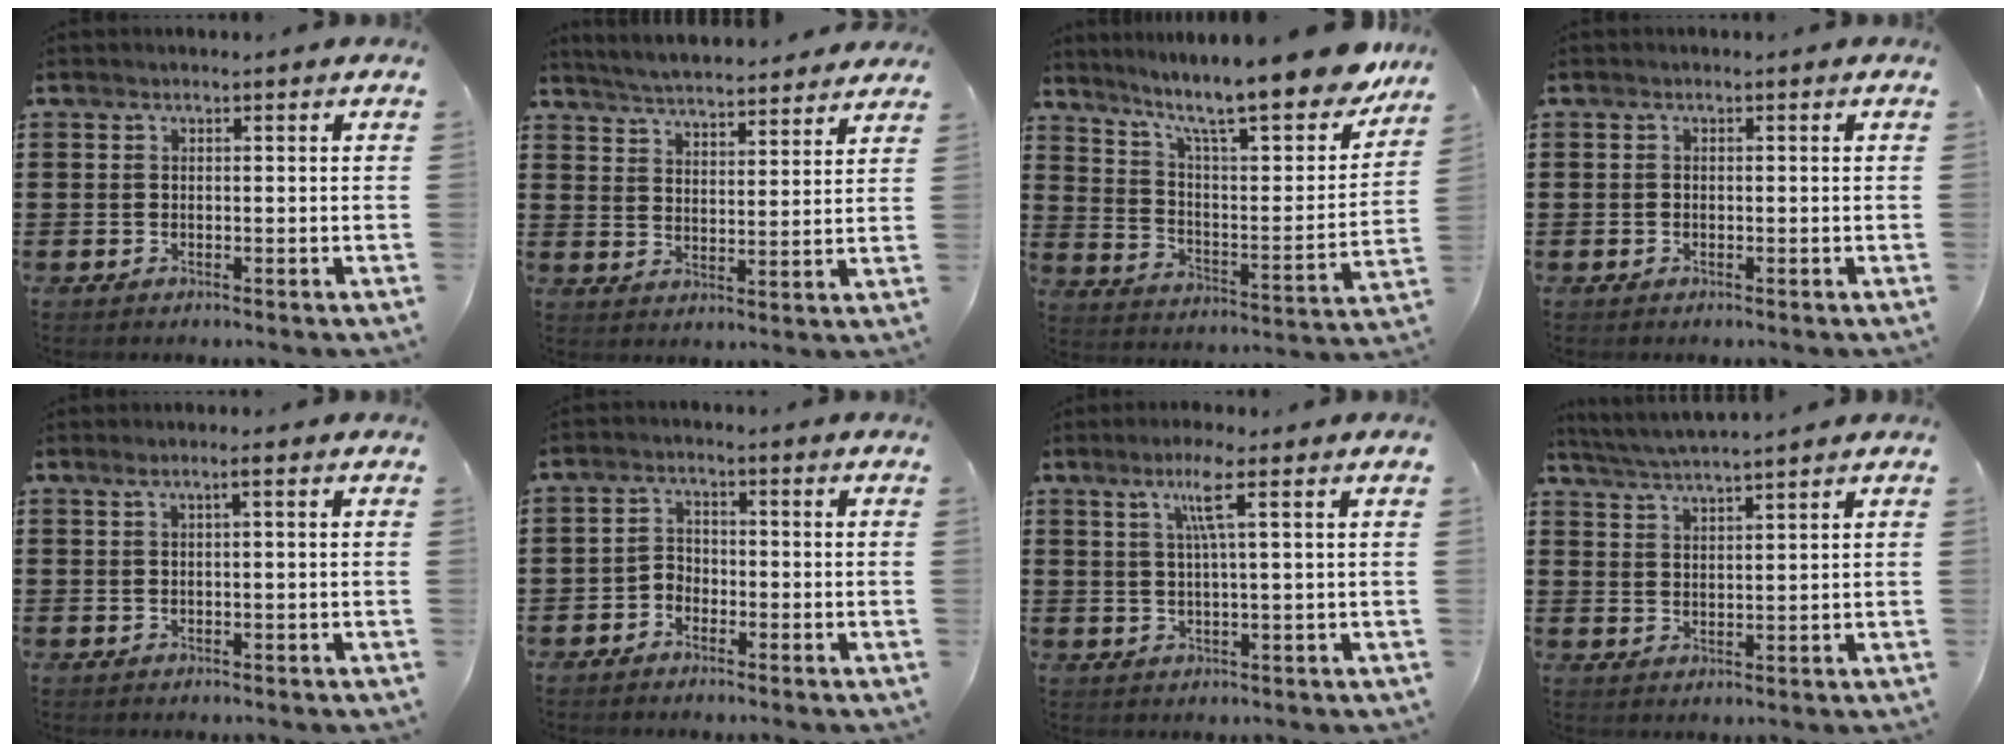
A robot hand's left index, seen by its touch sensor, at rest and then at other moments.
{"total": 4.7, "force": [4.7, -0.1, 0.5], "torque": [-0.032, -0.029, 0.081]}
{"total": 11.8, "force": [9.6, 1.7, 6.7], "torque": [-0.135, -0.072, 0.152]}
{"total": 0.6, "force": [-0.4, 0.3, 0.2], "torque": [-0.006, -0.001, -0.007]}
{"total": 1.2, "force": [0.2, 0.0, 1.2], "torque": [-0.021, 0.001, 0.002]}
{"total": 2.4, "force": [-2.1, 1.2, 0.3], "torque": [-0.013, 0.006, -0.046]}
{"total": 4.9, "force": [2.3, -0.5, 4.3], "torque": [-0.088, -0.002, 0.034]}
{"total": 3.7, "force": [3.5, -0.7, 0.9], "torque": [-0.029, -0.013, 0.063]}